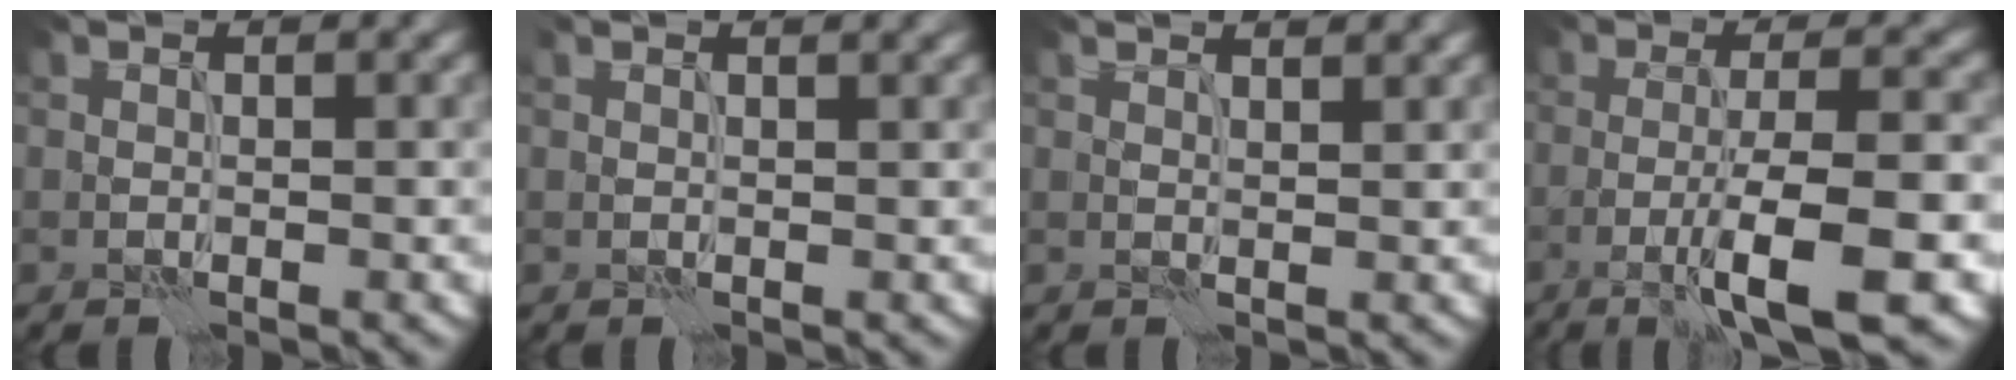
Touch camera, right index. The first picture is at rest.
{"total": 1.7, "force": [1.0, 0.7, 1.2], "torque": [-0.007, 0.006, 0.002]}
{"total": 2.8, "force": [2.1, 1.0, 1.6], "torque": [-0.002, 0.010, 0.009]}
{"total": 7.4, "force": [-2.7, 1.4, 6.7], "torque": [-0.096, 0.002, -0.052]}